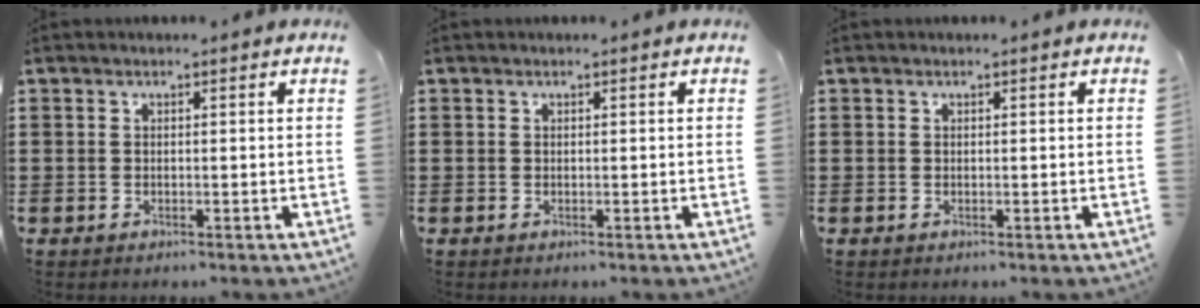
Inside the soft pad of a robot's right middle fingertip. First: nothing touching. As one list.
[{"total": 0.0}, {"total": 0.0}]